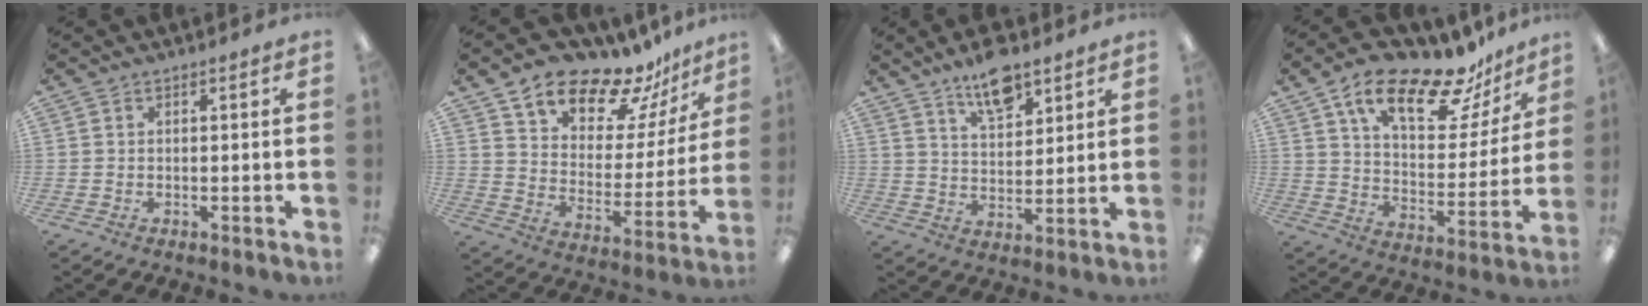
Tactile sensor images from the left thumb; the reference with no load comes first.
{"total": 14.5, "force": [13.0, 5.7, 3.3], "torque": [-0.069, -0.118, 0.234]}
{"total": 10.1, "force": [7.4, 4.4, 5.3], "torque": [-0.083, -0.039, 0.129]}
{"total": 19.9, "force": [13.8, 7.6, 12.0], "torque": [-0.190, -0.087, 0.230]}